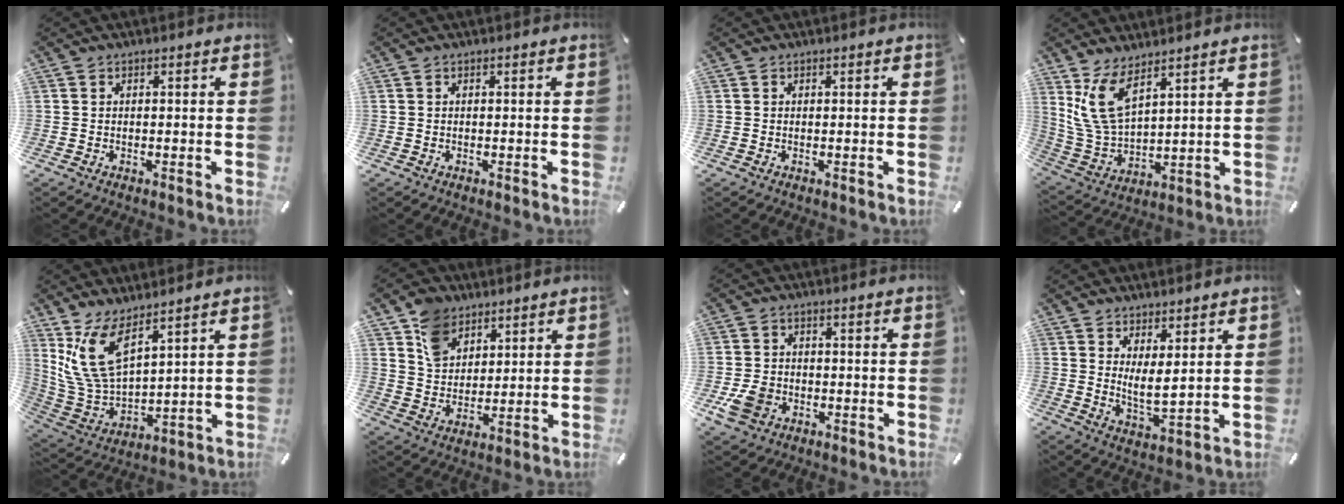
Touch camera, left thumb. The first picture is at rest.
{"total": 0.0}
{"total": 0.0}
{"total": 11.3, "force": [7.2, 5.2, 7.0], "torque": [-0.183, -0.030, 0.134]}
{"total": 13.6, "force": [8.1, 7.0, 8.4], "torque": [-0.203, -0.037, 0.155]}
{"total": 9.1, "force": [5.8, 6.4, 2.7], "torque": [-0.056, -0.018, 0.110]}
{"total": 7.0, "force": [-2.4, 5.7, 3.3], "torque": [-0.070, 0.008, -0.043]}
{"total": 4.8, "force": [3.3, 1.6, 3.1], "torque": [-0.054, -0.023, 0.060]}